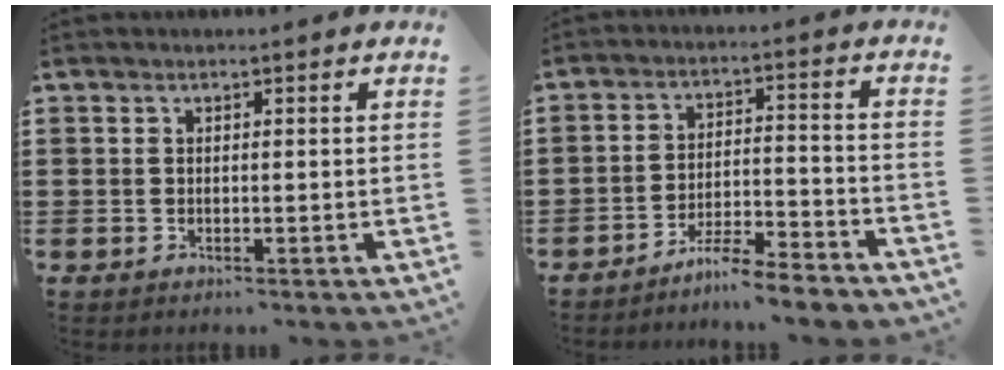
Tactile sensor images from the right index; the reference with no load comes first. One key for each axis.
{"total": 6.0, "fx": -5.7, "fy": -0.3, "fz": 1.8, "tx": -0.037, "ty": -0.003, "tz": -0.112}